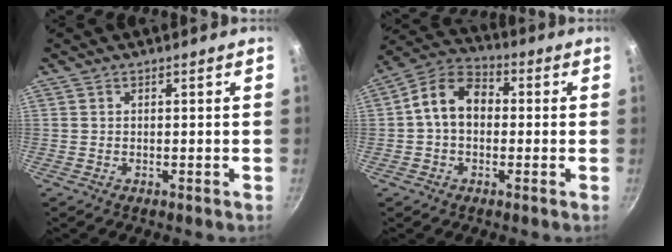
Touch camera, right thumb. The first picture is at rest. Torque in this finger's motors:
{"motor_torque": [-0.85, 0.99, 1.08, -0.02, 0.20]}